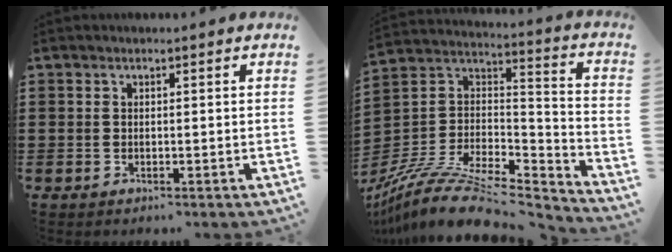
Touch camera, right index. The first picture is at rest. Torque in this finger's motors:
{"motor_torque": [-0.66, 0.69, 0.25, 0.10]}